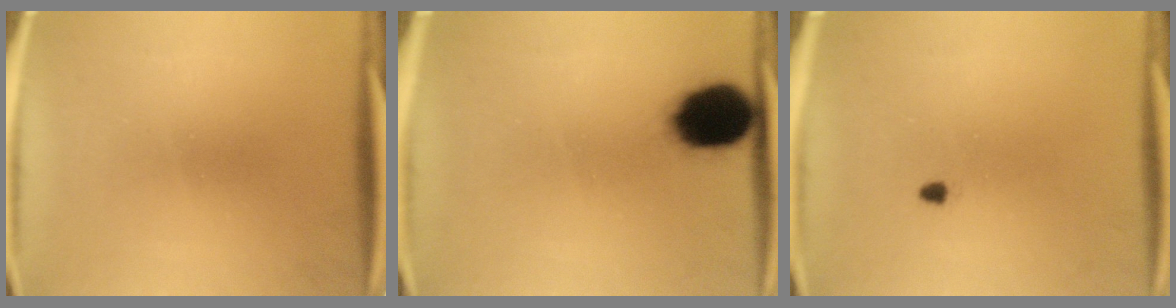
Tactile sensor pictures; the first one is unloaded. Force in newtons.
{"total": 13.1}
{"total": 0.8}